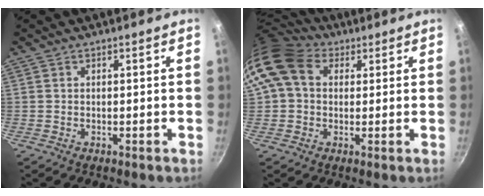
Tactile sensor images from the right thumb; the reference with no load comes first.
{"total": 12.4, "force": [3.3, 9.7, 7.1], "torque": [-0.129, 0.022, 0.045]}